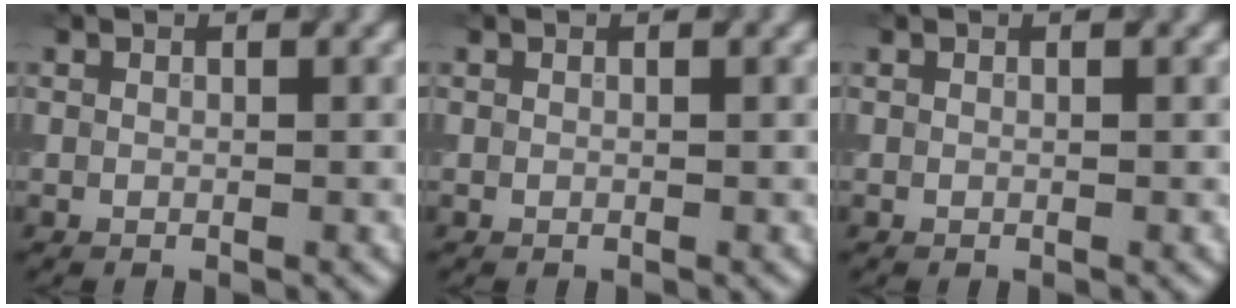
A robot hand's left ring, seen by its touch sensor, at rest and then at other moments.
{"total": 0.0}
{"total": 0.0}